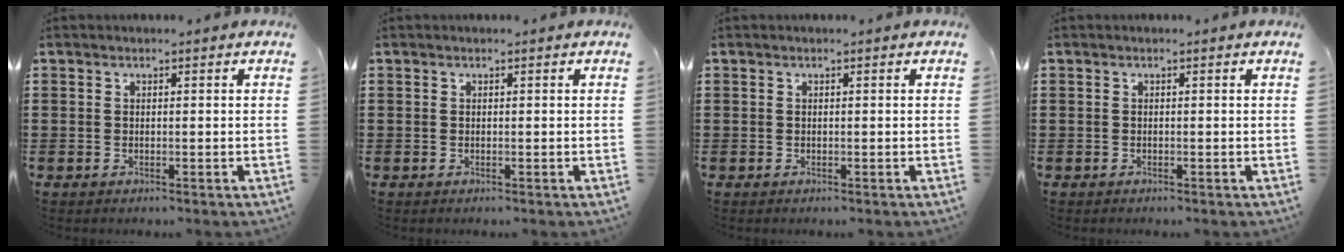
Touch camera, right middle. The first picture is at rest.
{"total": 0.0}
{"total": 0.0}
{"total": 0.0}